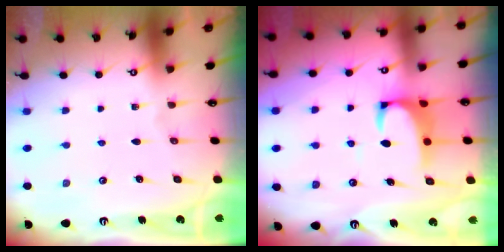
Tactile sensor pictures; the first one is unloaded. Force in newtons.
{"total": 2.5, "press": 2.3, "slide": 1.0}